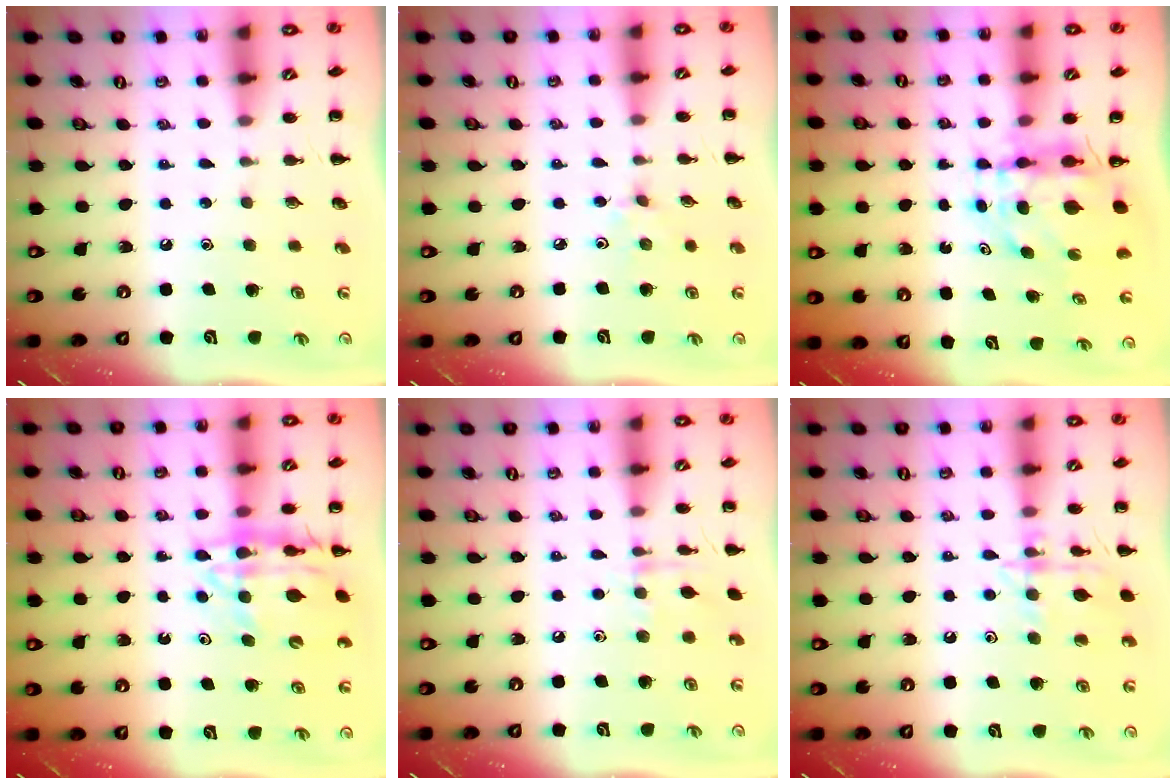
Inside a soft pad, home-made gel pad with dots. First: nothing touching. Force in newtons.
{"total": 1.9, "press": 1.8, "slide": 0.7}
{"total": 5.3, "press": 4.9, "slide": 2.0}
{"total": 14.7, "press": 14.3, "slide": 3.3}
{"total": 6.4, "press": 6.4, "slide": 0.9}
{"total": 13.7, "press": 13.7, "slide": 1.3}